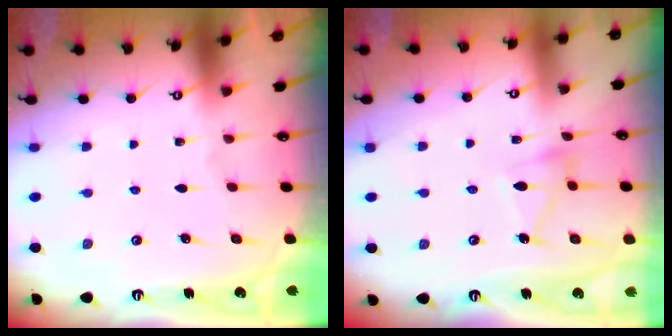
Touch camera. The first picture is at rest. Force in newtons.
{"total": 7.1, "press": 7.1, "slide": 0.6}